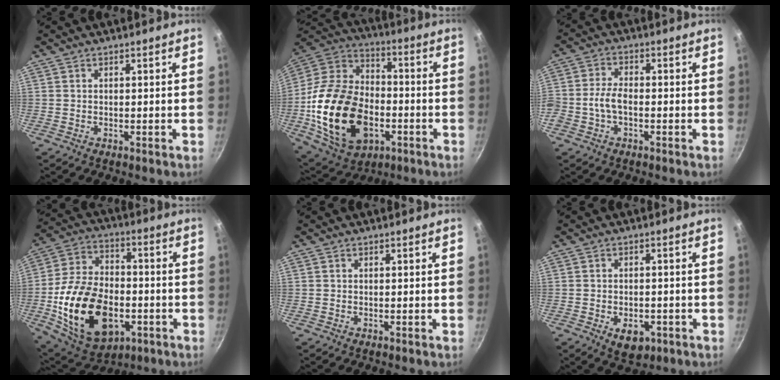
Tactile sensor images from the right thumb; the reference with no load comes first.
{"total": 26.3, "force": [-6.1, 17.5, 18.7], "torque": [-0.334, 0.032, -0.103]}
{"total": 4.6, "force": [-1.5, 2.8, 3.3], "torque": [-0.065, 0.023, -0.036]}
{"total": 23.9, "force": [-5.7, 15.2, 17.5], "torque": [-0.308, 0.026, -0.086]}
{"total": 0.0}
{"total": 6.1, "force": [-2.3, 3.9, 4.0], "torque": [-0.042, 0.006, -0.024]}